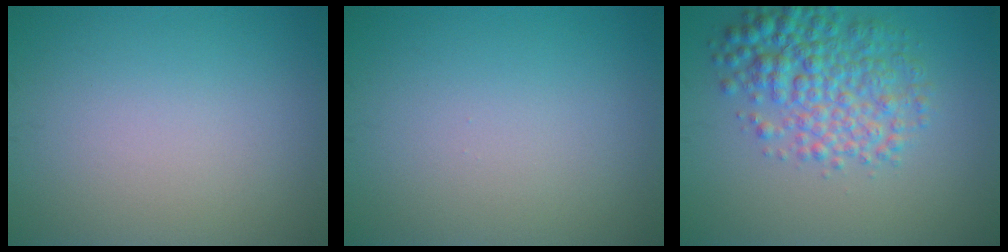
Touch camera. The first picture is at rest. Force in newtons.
{"total": 0.0}
{"total": 5.7, "press": 5.7, "slide": 0.1}